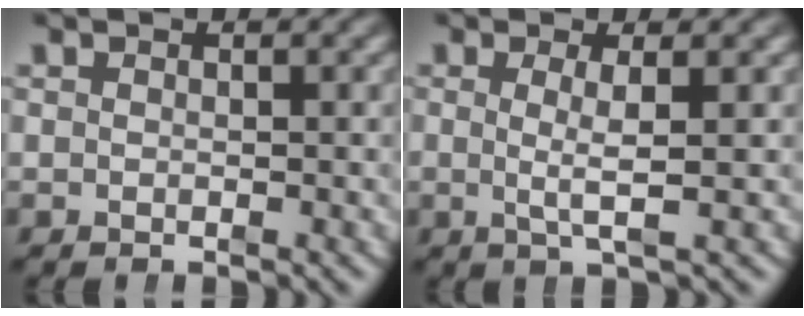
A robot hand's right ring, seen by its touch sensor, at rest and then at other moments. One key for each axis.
{"total": 2.8, "fx": 0.2, "fy": -0.1, "fz": 2.7, "tx": -0.050, "ty": -0.011, "tz": 0.010}